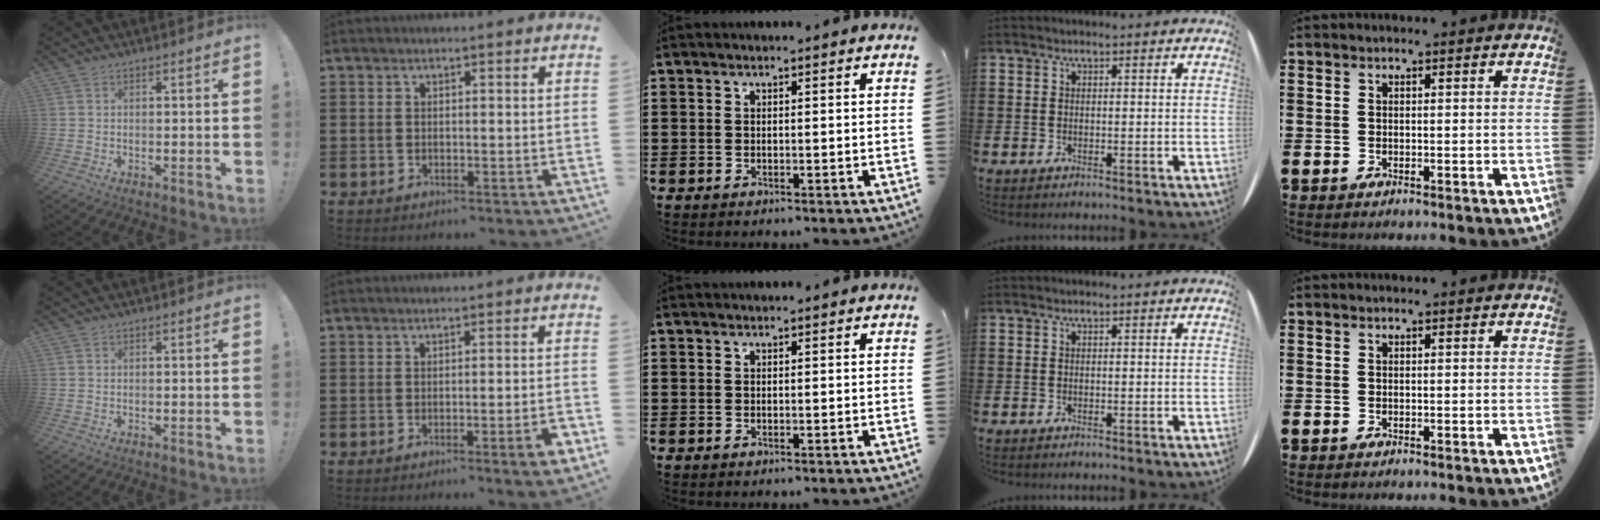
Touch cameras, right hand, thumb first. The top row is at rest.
{"index": {"total": 3.3, "force": [-1.4, 0.2, 2.9], "torque": [-0.045, -0.009, -0.021]}}